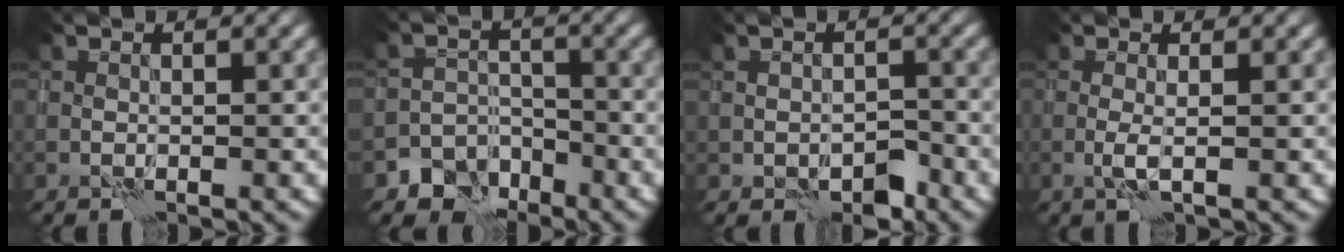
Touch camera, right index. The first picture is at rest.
{"total": 5.1, "force": [-3.9, 3.4, 0.4], "torque": [0.015, -0.005, -0.061]}
{"total": 2.4, "force": [-1.4, 1.6, 1.2], "torque": [-0.008, 0.001, -0.019]}
{"total": 1.2, "force": [-0.1, 0.1, 1.2], "torque": [-0.025, -0.001, -0.006]}